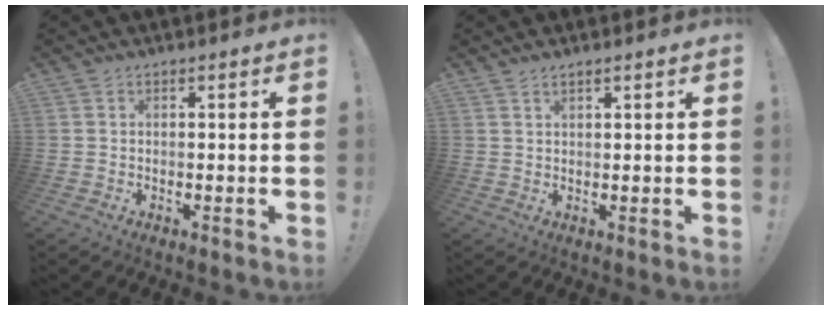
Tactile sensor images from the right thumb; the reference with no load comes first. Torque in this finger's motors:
{"motor_torque": [-0.46, 0.03, -0.04, -0.08, 0.07]}